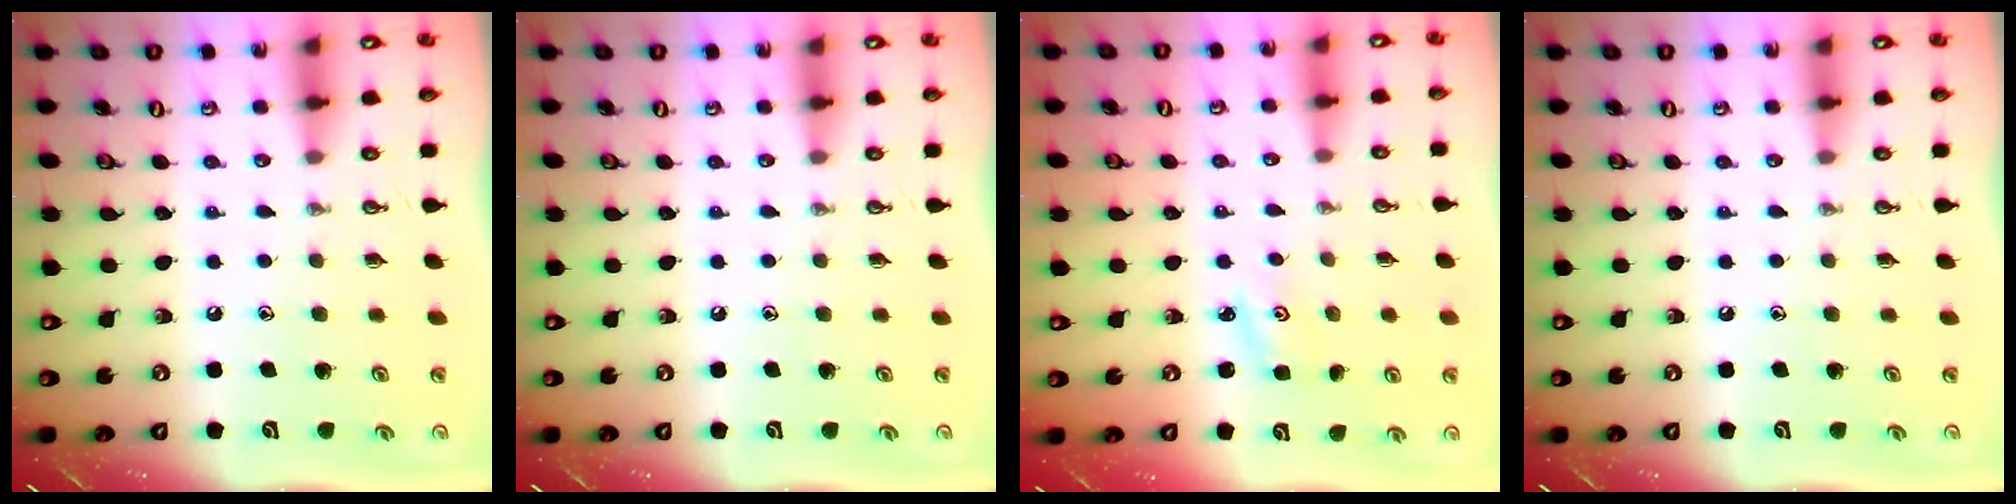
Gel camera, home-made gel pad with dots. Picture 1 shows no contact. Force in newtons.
{"total": 0.0}
{"total": 2.9, "press": 2.9, "slide": 0.3}
{"total": 0.0}